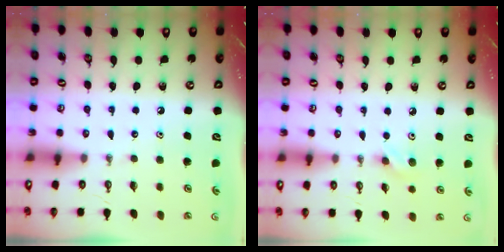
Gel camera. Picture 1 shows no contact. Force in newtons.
{"total": 5.6, "press": 5.3, "slide": 1.9}